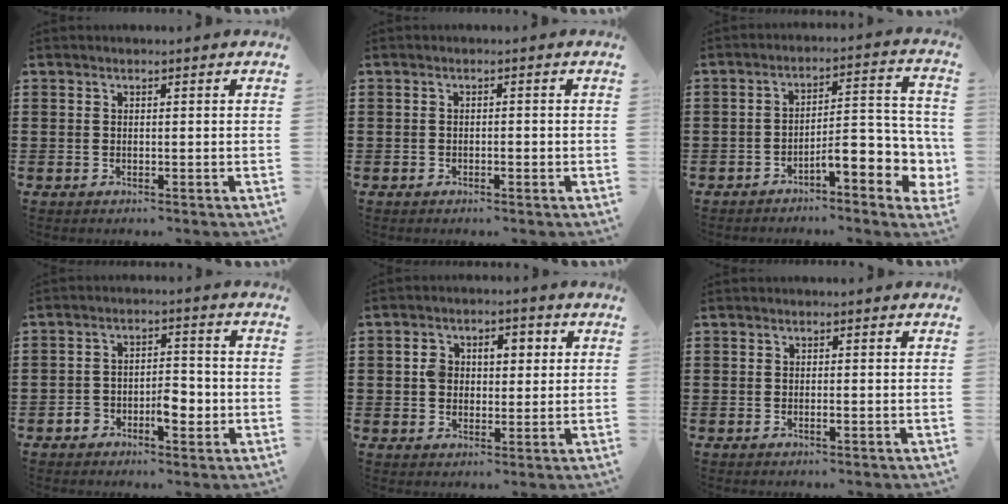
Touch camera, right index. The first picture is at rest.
{"total": 0.8, "force": [-0.6, 0.4, 0.4], "torque": [-0.010, -0.002, -0.011]}
{"total": 7.3, "force": [-3.8, 2.3, 5.8], "torque": [-0.079, -0.014, -0.071]}
{"total": 5.5, "force": [-2.3, 3.2, 3.8], "torque": [-0.065, 0.012, -0.041]}
{"total": 4.4, "force": [0.6, 3.2, 3.0], "torque": [-0.053, 0.008, 0.000]}
{"total": 0.7, "force": [-0.3, 0.1, 0.6], "torque": [-0.011, -0.004, -0.005]}